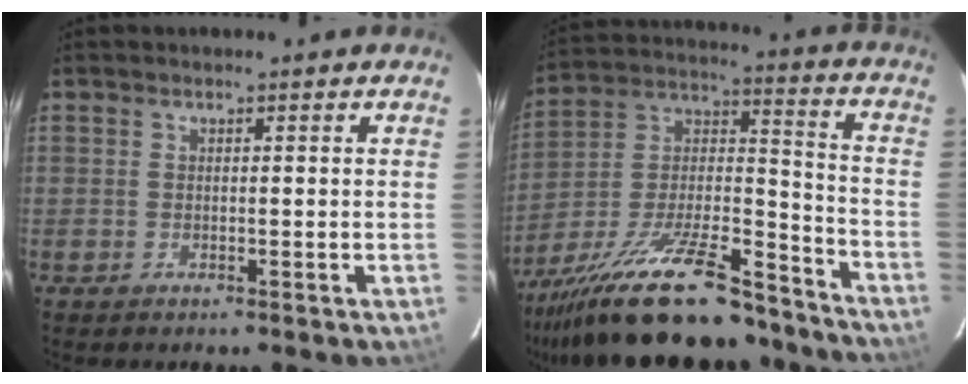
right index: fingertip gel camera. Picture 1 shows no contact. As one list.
[{"total": 28.6, "force": [-22.1, 7.9, 16.4], "torque": [-0.301, -0.021, -0.340]}]